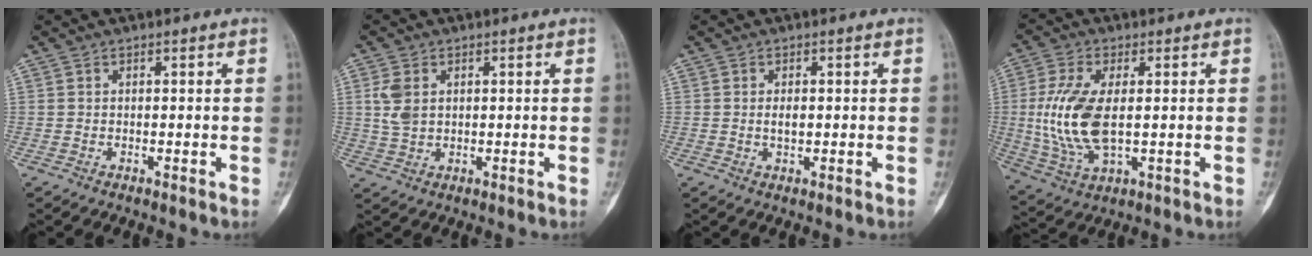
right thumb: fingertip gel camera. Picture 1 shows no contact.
{"total": 4.5, "force": [1.1, 3.1, 3.1], "torque": [-0.060, 0.002, 0.026]}
{"total": 1.9, "force": [0.1, 1.0, 1.6], "torque": [-0.023, 0.000, 0.002]}
{"total": 12.9, "force": [0.2, 6.2, 11.4], "torque": [-0.248, -0.009, 0.013]}